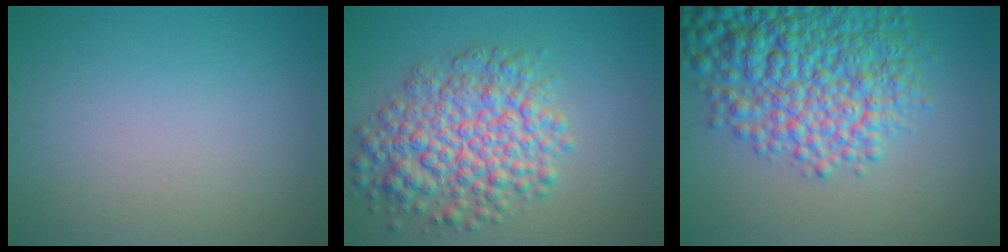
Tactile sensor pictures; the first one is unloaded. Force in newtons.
{"total": 7.4, "press": 7.4, "slide": 0.2}
{"total": 10.2, "press": 10.2, "slide": 0.3}